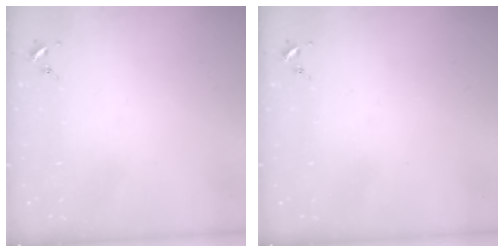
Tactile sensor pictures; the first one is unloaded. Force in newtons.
{"total": 0.0}